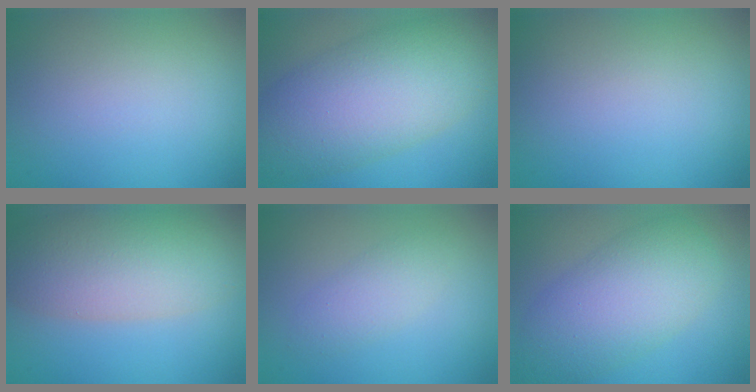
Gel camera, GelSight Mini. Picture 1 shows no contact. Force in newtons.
{"total": 9.9, "press": 9.9, "slide": 0.3}
{"total": 0.0}
{"total": 7.7, "press": 7.6, "slide": 0.3}
{"total": 2.2, "press": 2.2, "slide": 0.0}
{"total": 7.3, "press": 7.3, "slide": 0.1}